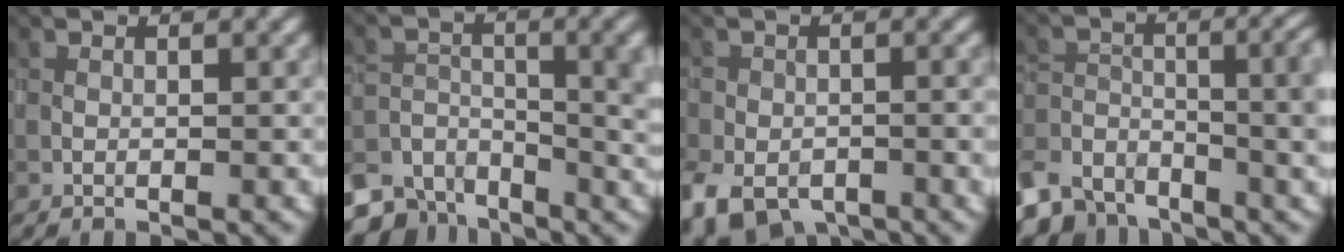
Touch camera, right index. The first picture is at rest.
{"total": 8.2, "force": [-5.2, 4.5, 4.4], "torque": [-0.068, -0.020, -0.093]}
{"total": 6.7, "force": [-3.7, 4.2, 3.7], "torque": [-0.067, -0.022, -0.055]}
{"total": 10.4, "force": [-7.1, 5.6, 5.1], "torque": [-0.092, -0.027, -0.117]}